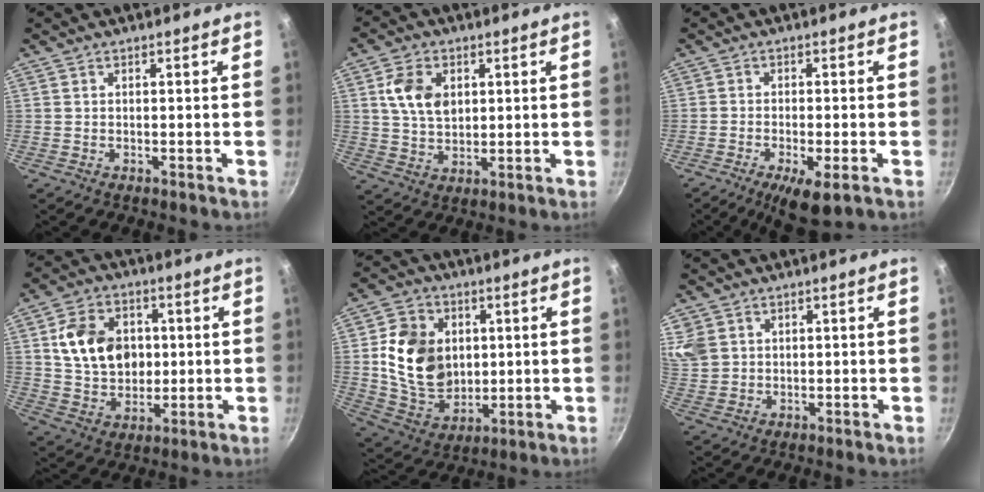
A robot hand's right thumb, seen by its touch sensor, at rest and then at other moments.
{"total": 8.4, "force": [2.3, 5.9, 5.6], "torque": [-0.089, -0.007, 0.043]}
{"total": 7.7, "force": [-3.6, 2.3, 6.4], "torque": [-0.113, 0.005, -0.055]}
{"total": 13.9, "force": [2.2, 10.7, 8.5], "torque": [-0.124, 0.000, 0.041]}
{"total": 16.2, "force": [2.2, 12.7, 9.8], "torque": [-0.147, -0.005, 0.049]}
{"total": 9.0, "force": [3.4, 7.4, 3.8], "torque": [-0.075, 0.002, 0.079]}